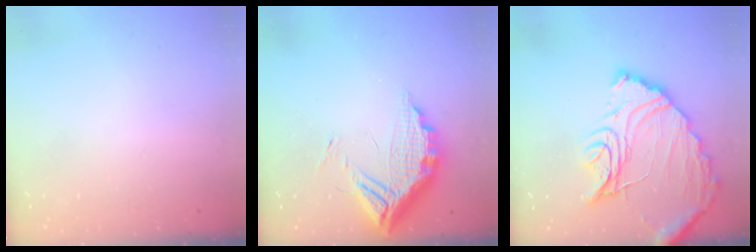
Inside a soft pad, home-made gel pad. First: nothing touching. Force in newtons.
{"total": 13.4, "press": 13.4, "slide": 1.3}
{"total": 18.9, "press": 18.8, "slide": 1.6}